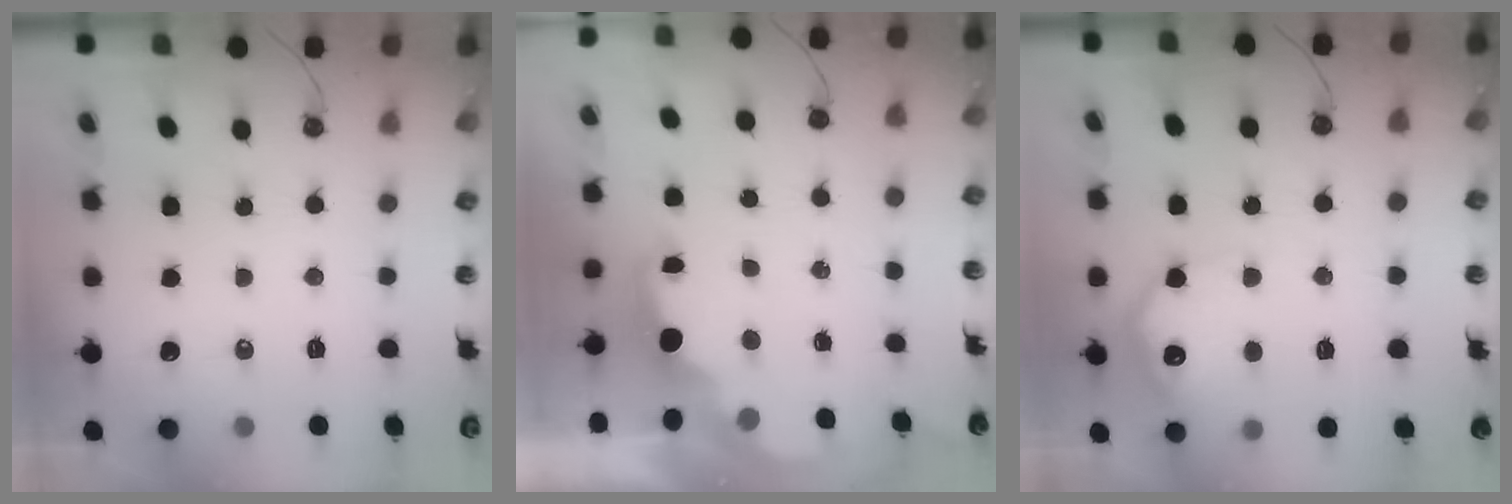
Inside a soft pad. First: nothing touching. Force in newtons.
{"total": 2.4, "press": 2.3, "slide": 0.8}
{"total": 13.5, "press": 13.5, "slide": 0.2}